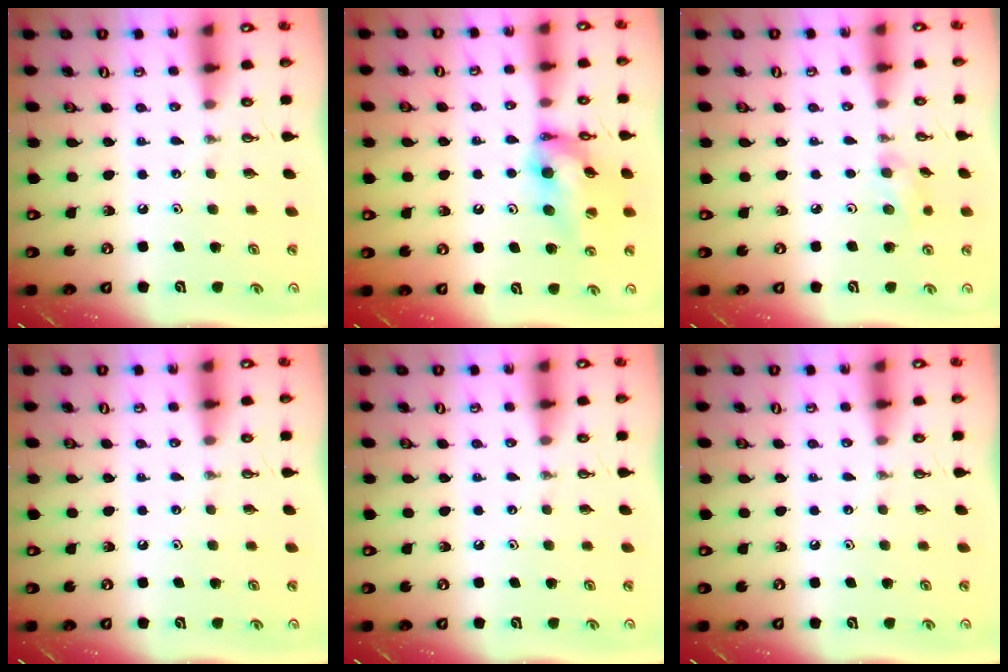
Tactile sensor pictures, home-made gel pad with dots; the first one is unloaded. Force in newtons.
{"total": 14.5, "press": 13.0, "slide": 6.3}
{"total": 5.6, "press": 4.6, "slide": 3.3}
{"total": 0.0}
{"total": 0.0}
{"total": 0.0}